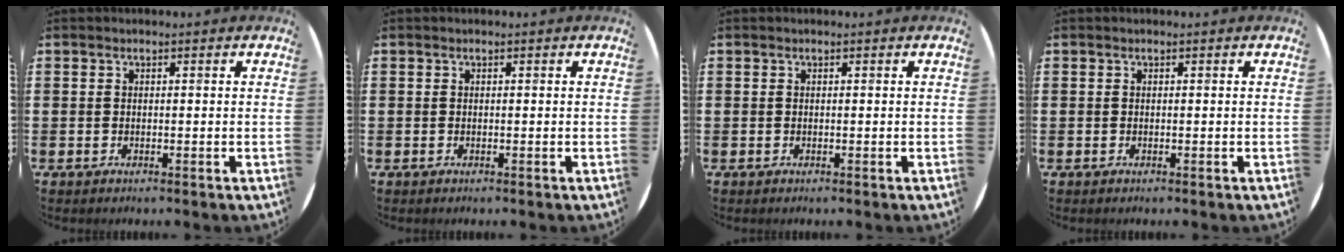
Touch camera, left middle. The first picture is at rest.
{"total": 0.0}
{"total": 0.0}
{"total": 0.0}